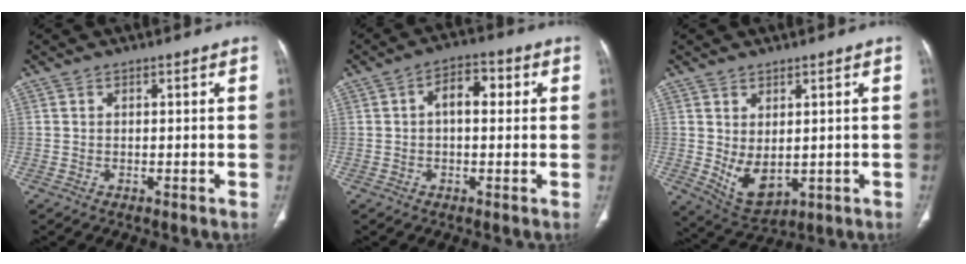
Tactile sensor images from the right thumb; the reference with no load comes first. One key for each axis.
{"total": 5.9, "fx": 0.9, "fy": 3.3, "fz": 4.9, "tx": -0.064, "ty": 0.017, "tz": 0.006}
{"total": 7.1, "fx": -0.1, "fy": 4.2, "fz": 5.7, "tx": -0.087, "ty": -0.010, "tz": 0.025}